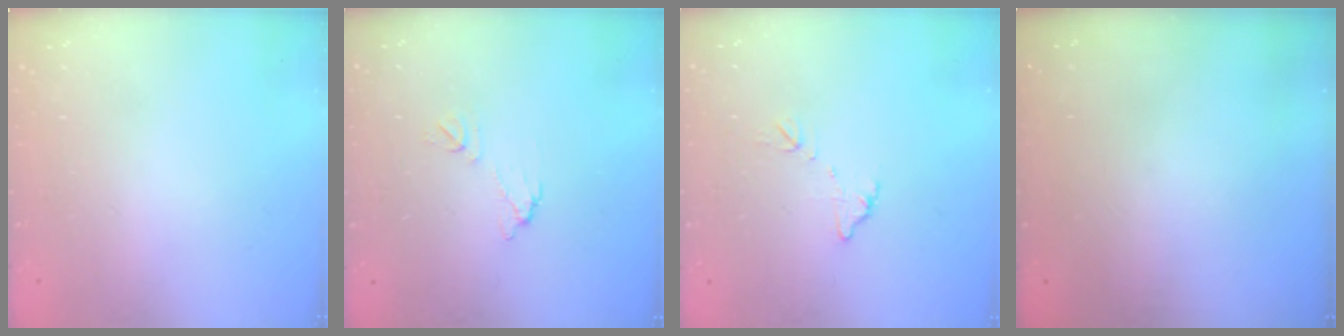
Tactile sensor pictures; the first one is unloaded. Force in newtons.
{"total": 5.9, "press": 5.9, "slide": 0.3}
{"total": 8.0, "press": 8.0, "slide": 0.4}
{"total": 2.9, "press": 2.9, "slide": 0.3}